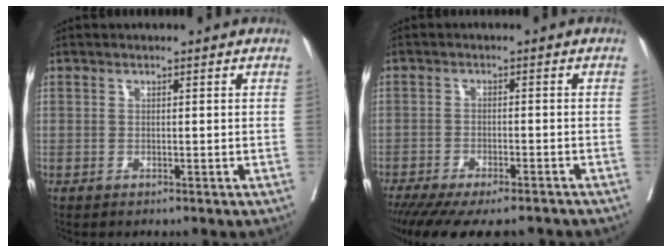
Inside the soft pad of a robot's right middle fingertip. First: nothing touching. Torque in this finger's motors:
{"motor_torque": [1.11, -1.03, 0.28, 0.20]}